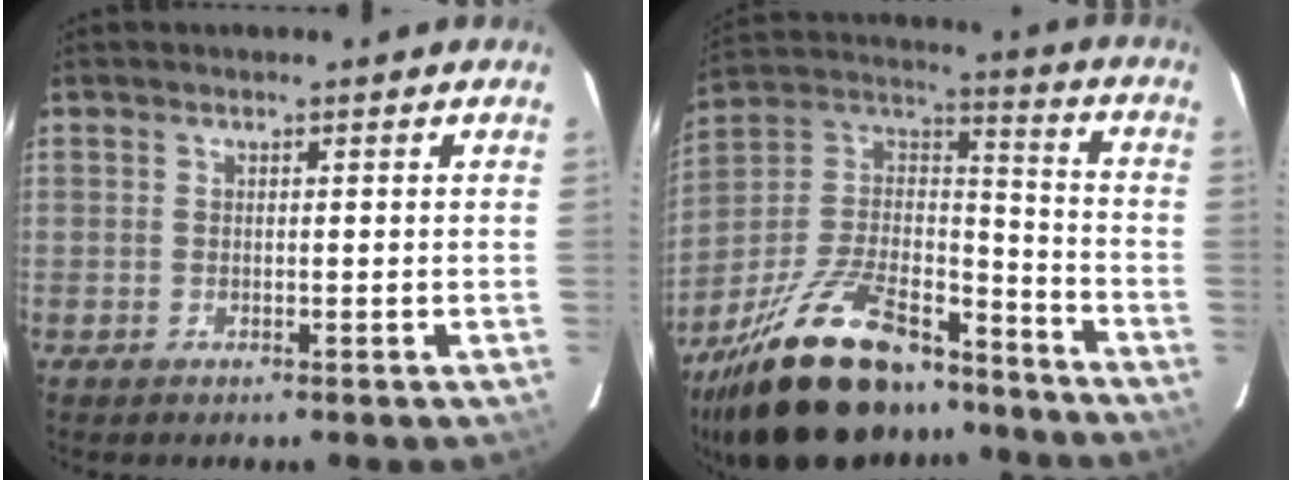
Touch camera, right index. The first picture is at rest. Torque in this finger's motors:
{"motor_torque": [1.11, -1.03, 0.94, 0.21]}